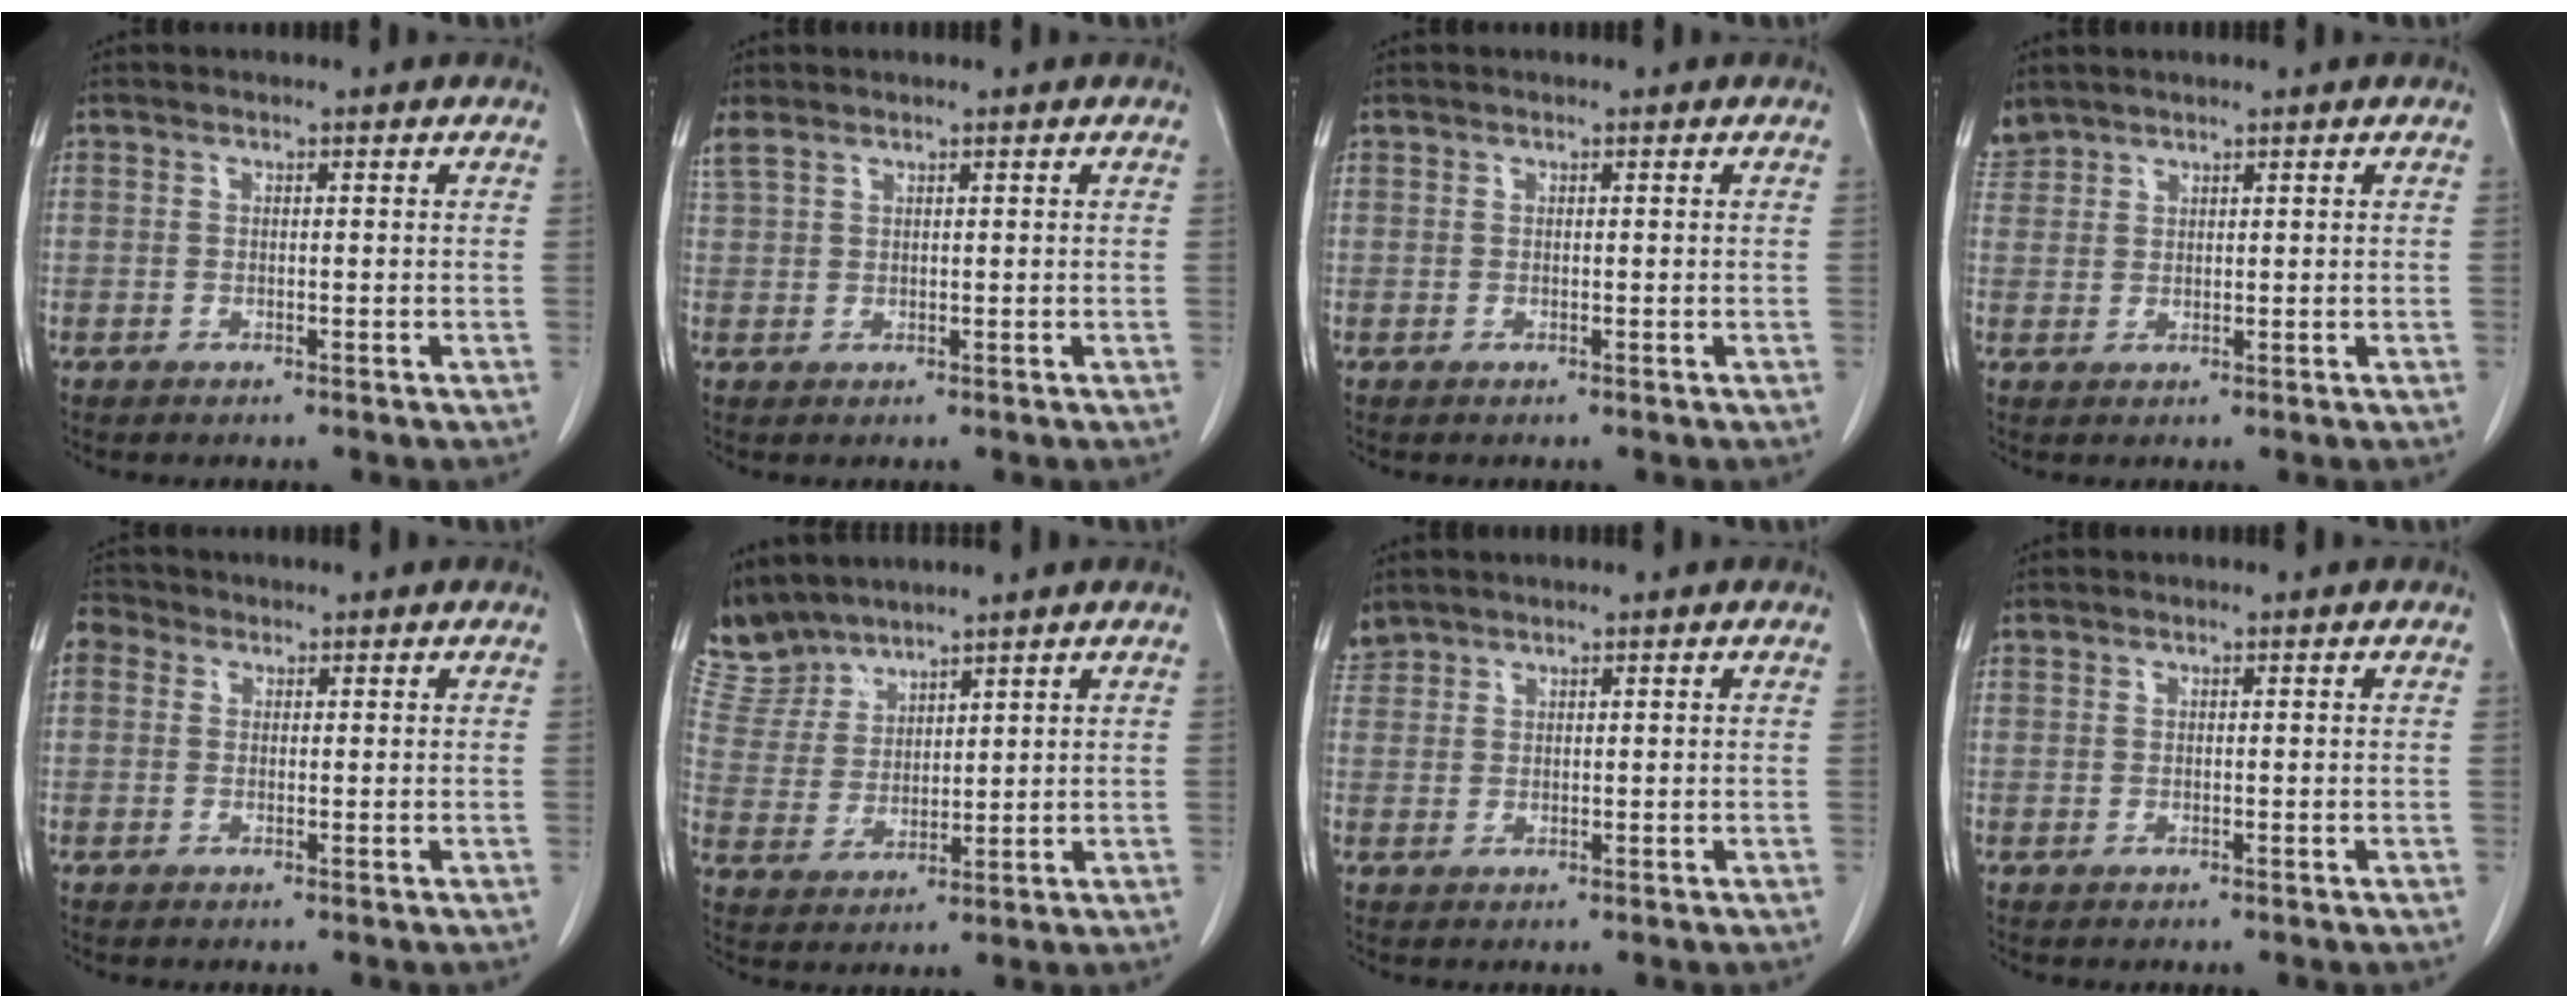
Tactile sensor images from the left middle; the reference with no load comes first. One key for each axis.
{"total": 1.8, "fx": 1.6, "fy": 0.4, "fz": 0.7, "tx": -0.029, "ty": 0.017, "tz": 0.042}
{"total": 0.0}
{"total": 2.4, "fx": 2.3, "fy": 0.4, "fz": -0.4, "tx": 0.002, "ty": 0.012, "tz": 0.052}
{"total": 2.7, "fx": 1.1, "fy": 2.3, "fz": 1.0, "tx": -0.021, "ty": 0.014, "tz": 0.020}
{"total": 6.7, "fx": 6.6, "fy": 1.1, "fz": -0.1, "tx": -0.014, "ty": 0.012, "tz": 0.154}
{"total": 1.9, "fx": 1.8, "fy": 0.3, "fz": -0.4, "tx": 0.003, "ty": 0.011, "tz": 0.041}
{"total": 0.0}